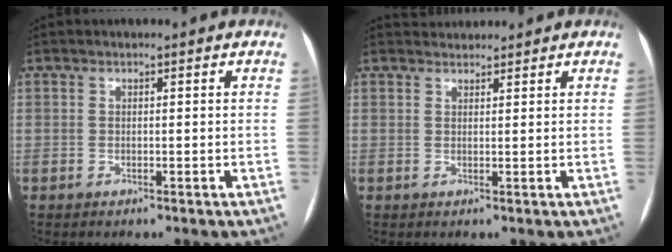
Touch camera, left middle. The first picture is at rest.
{"total": 2.1, "force": [2.1, 0.4, -0.2], "torque": [0.001, 0.020, 0.037]}